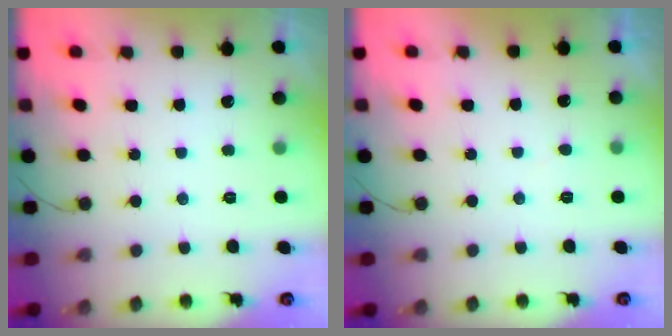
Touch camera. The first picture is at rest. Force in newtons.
{"total": 2.7, "press": 2.7, "slide": 0.2}